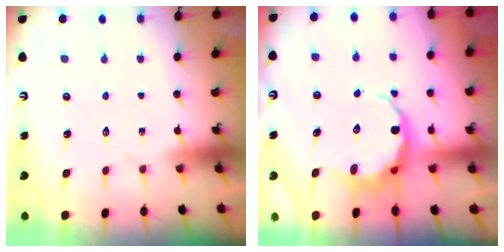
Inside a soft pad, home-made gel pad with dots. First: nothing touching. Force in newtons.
{"total": 6.9, "press": 6.7, "slide": 1.8}